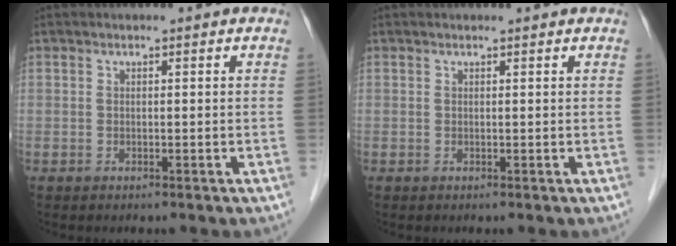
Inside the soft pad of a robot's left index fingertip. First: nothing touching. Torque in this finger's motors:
{"motor_torque": [-0.05, -0.04, -0.04, -0.01]}